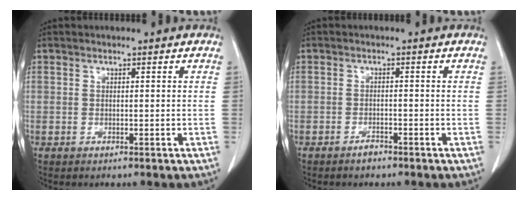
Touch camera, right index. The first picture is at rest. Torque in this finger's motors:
{"motor_torque": [-0.01, -0.04, 0.00, 0.00]}